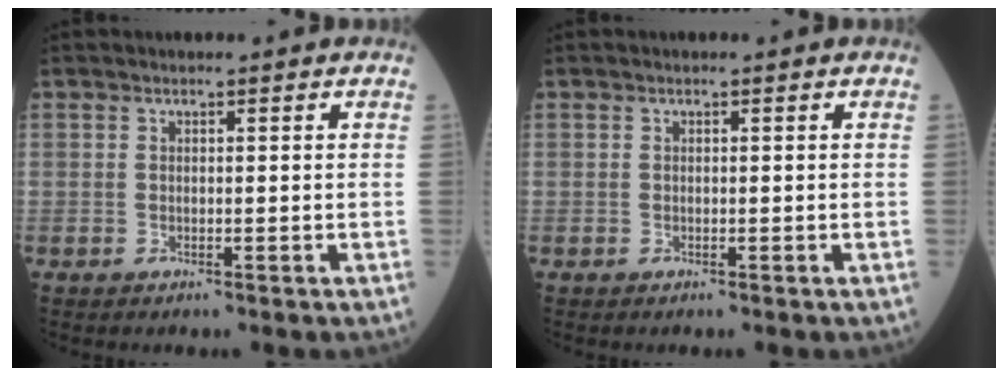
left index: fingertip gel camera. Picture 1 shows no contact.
{"total": 0.0}